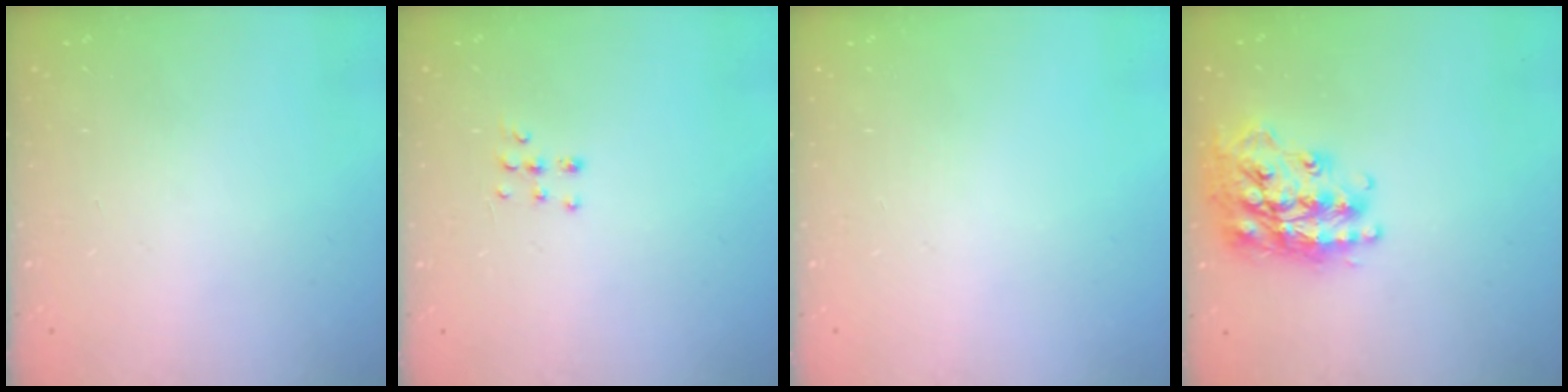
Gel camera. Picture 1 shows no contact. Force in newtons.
{"total": 5.9, "press": 5.8, "slide": 0.7}
{"total": 0.0}
{"total": 21.9, "press": 21.8, "slide": 1.8}